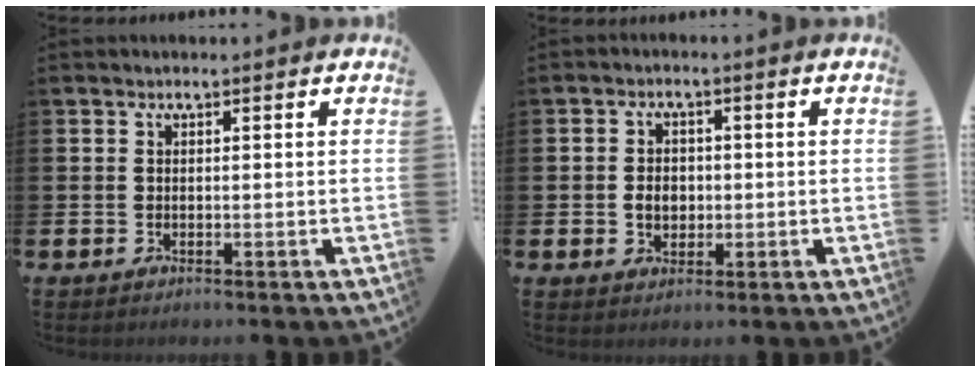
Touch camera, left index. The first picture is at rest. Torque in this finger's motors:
{"motor_torque": [0.52, -0.11, 0.09, 0.05]}